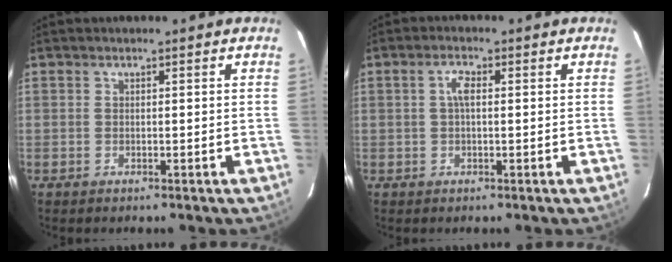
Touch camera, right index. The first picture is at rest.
{"total": 2.4, "force": [0.3, 0.9, 2.2], "torque": [-0.046, 0.008, 0.004]}